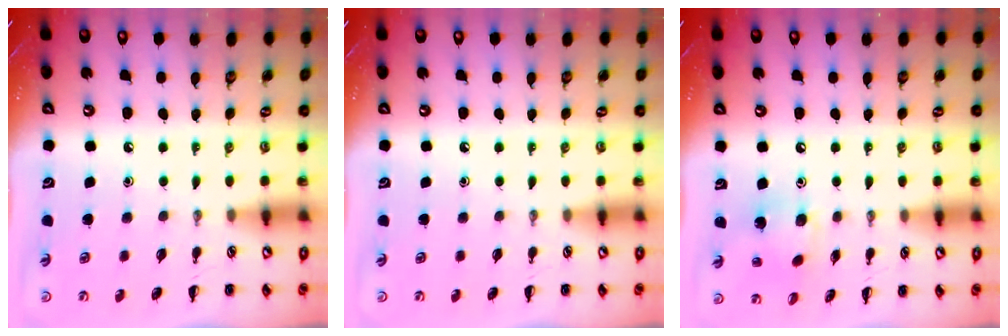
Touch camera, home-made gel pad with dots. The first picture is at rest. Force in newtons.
{"total": 0.0}
{"total": 5.6, "press": 5.5, "slide": 1.1}